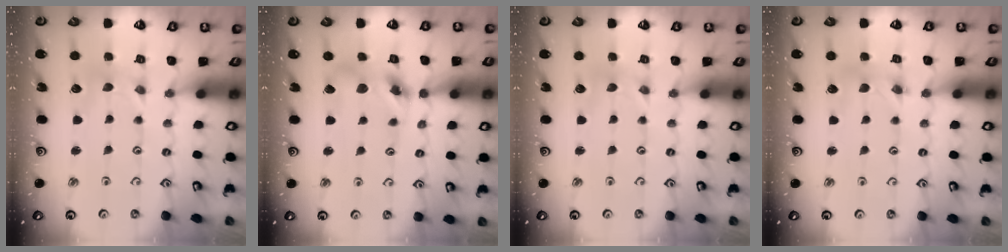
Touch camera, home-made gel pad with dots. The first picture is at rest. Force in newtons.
{"total": 12.1, "press": 12.1, "slide": 1.4}
{"total": 0.0}
{"total": 2.7, "press": 2.7, "slide": 0.3}